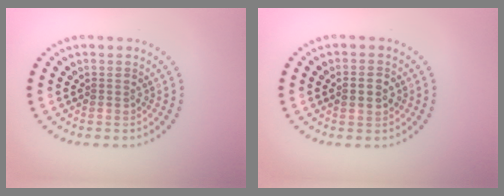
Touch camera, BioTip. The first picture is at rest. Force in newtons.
{"total": 2.6, "press": 2.6, "slide": 0.1}